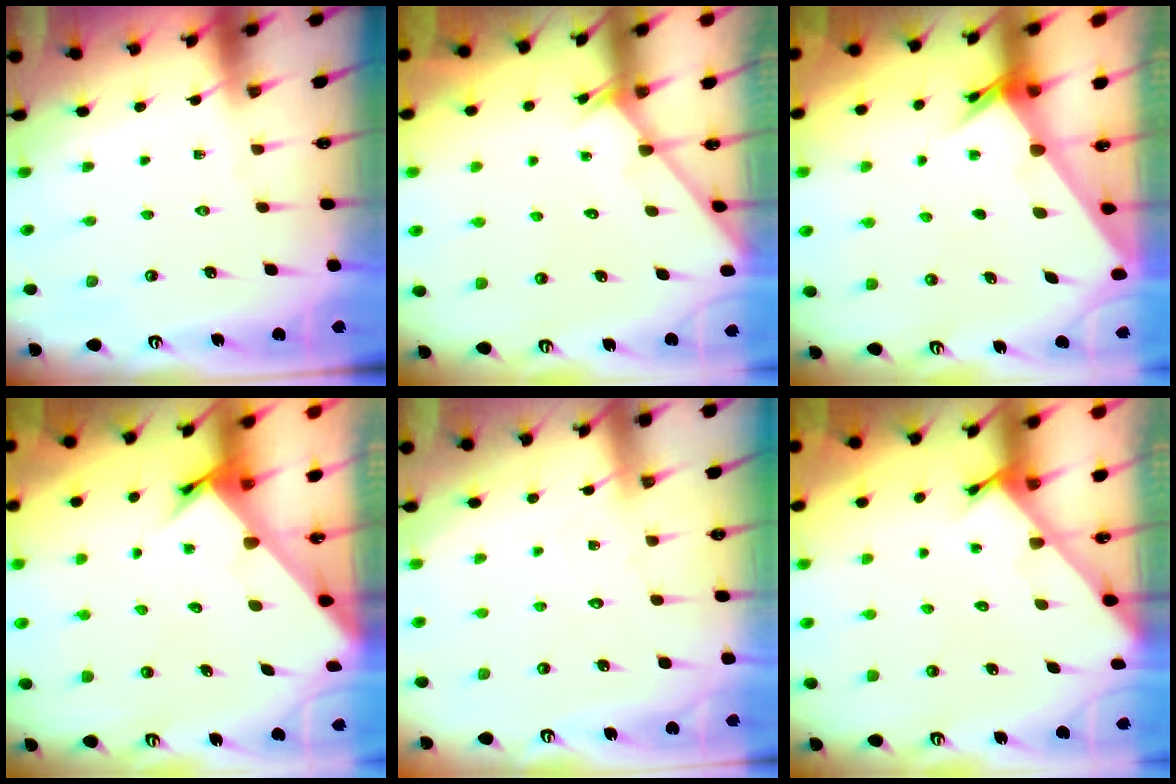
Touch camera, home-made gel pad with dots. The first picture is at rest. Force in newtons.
{"total": 1.2, "press": 1.2, "slide": 0.0}
{"total": 2.6, "press": 2.6, "slide": 0.2}
{"total": 3.6, "press": 3.6, "slide": 0.2}
{"total": 3.2, "press": 3.2, "slide": 0.3}
{"total": 2.5, "press": 2.5, "slide": 0.1}